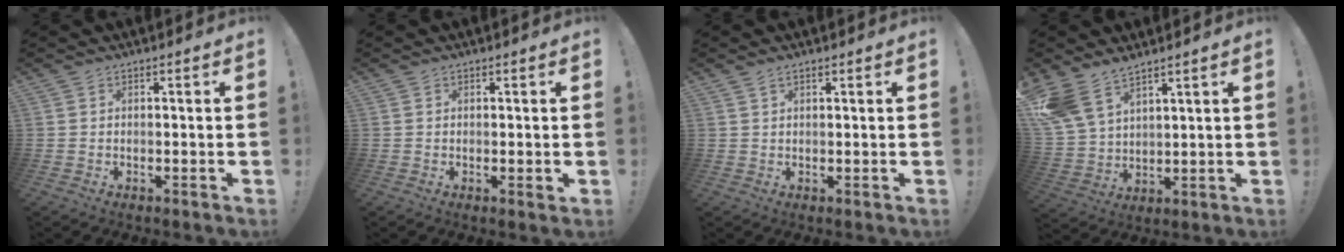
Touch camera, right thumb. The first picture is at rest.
{"total": 1.0, "force": [0.2, 0.2, 0.9], "torque": [-0.008, -0.003, 0.002]}
{"total": 1.7, "force": [1.1, 0.7, 1.0], "torque": [-0.016, -0.002, 0.021]}
{"total": 11.2, "force": [8.5, 5.4, 4.8], "torque": [-0.104, -0.043, 0.168]}